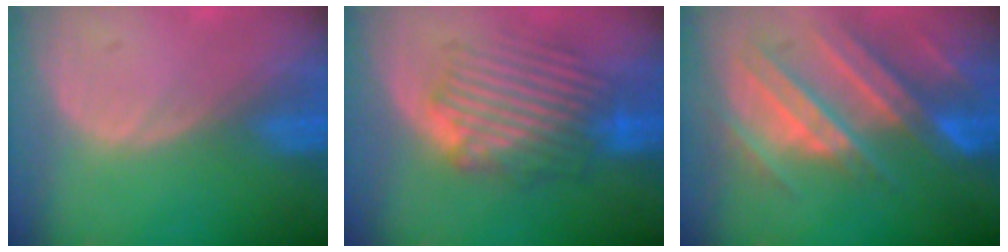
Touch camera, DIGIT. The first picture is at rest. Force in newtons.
{"total": 8.8, "press": 8.4, "slide": 2.7}
{"total": 11.1, "press": 9.8, "slide": 5.0}